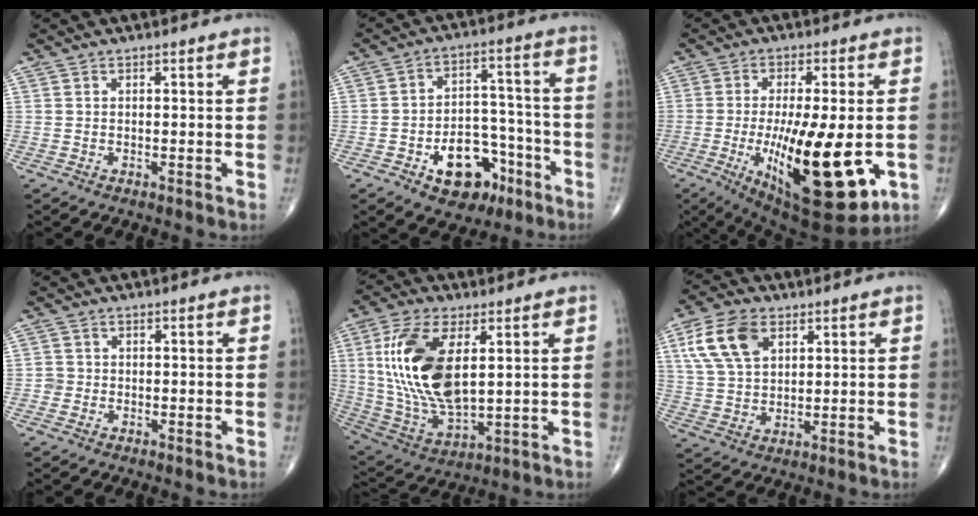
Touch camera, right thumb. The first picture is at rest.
{"total": 13.2, "force": [-6.5, 8.5, 7.8], "torque": [-0.069, 0.058, -0.090]}
{"total": 22.2, "force": [-4.5, 7.2, 20.5], "torque": [-0.316, -0.028, -0.049]}
{"total": 1.3, "force": [-0.4, 1.2, 0.1], "torque": [0.008, 0.006, -0.011]}
{"total": 19.4, "force": [4.1, 9.4, 16.5], "torque": [-0.332, -0.020, 0.086]}
{"total": 11.2, "force": [4.7, 6.8, 7.6], "torque": [-0.139, -0.004, 0.092]}